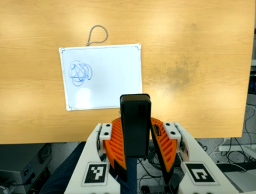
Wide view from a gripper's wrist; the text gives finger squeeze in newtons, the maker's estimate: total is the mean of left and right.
{"total": 5.5, "left": 5.1, "right": 5.8}